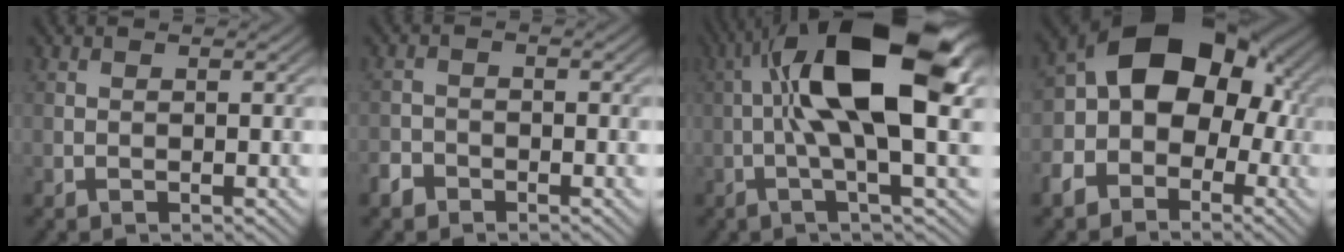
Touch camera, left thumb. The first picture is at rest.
{"total": 2.4, "force": [-1.7, 1.5, 0.6], "torque": [-0.012, -0.002, -0.043]}
{"total": 15.4, "force": [2.4, 4.1, 14.7], "torque": [-0.264, 0.017, 0.033]}
{"total": 13.8, "force": [-2.3, 9.9, 9.3], "torque": [-0.169, -0.002, -0.054]}